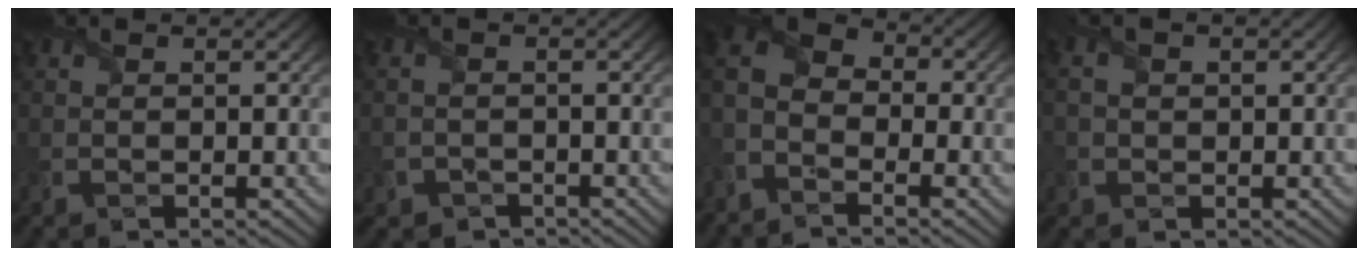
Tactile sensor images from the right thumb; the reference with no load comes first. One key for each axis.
{"total": 2.2, "fx": -1.7, "fy": 1.4, "fz": 0.2, "tx": -0.006, "ty": -0.006, "tz": -0.034}
{"total": 6.7, "fx": -4.0, "fy": 4.2, "fz": 3.4, "tx": -0.077, "ty": -0.007, "tz": -0.091}
{"total": 2.7, "fx": 0.1, "fy": 1.7, "fz": 2.1, "tx": -0.049, "ty": 0.002, "tz": 0.002}